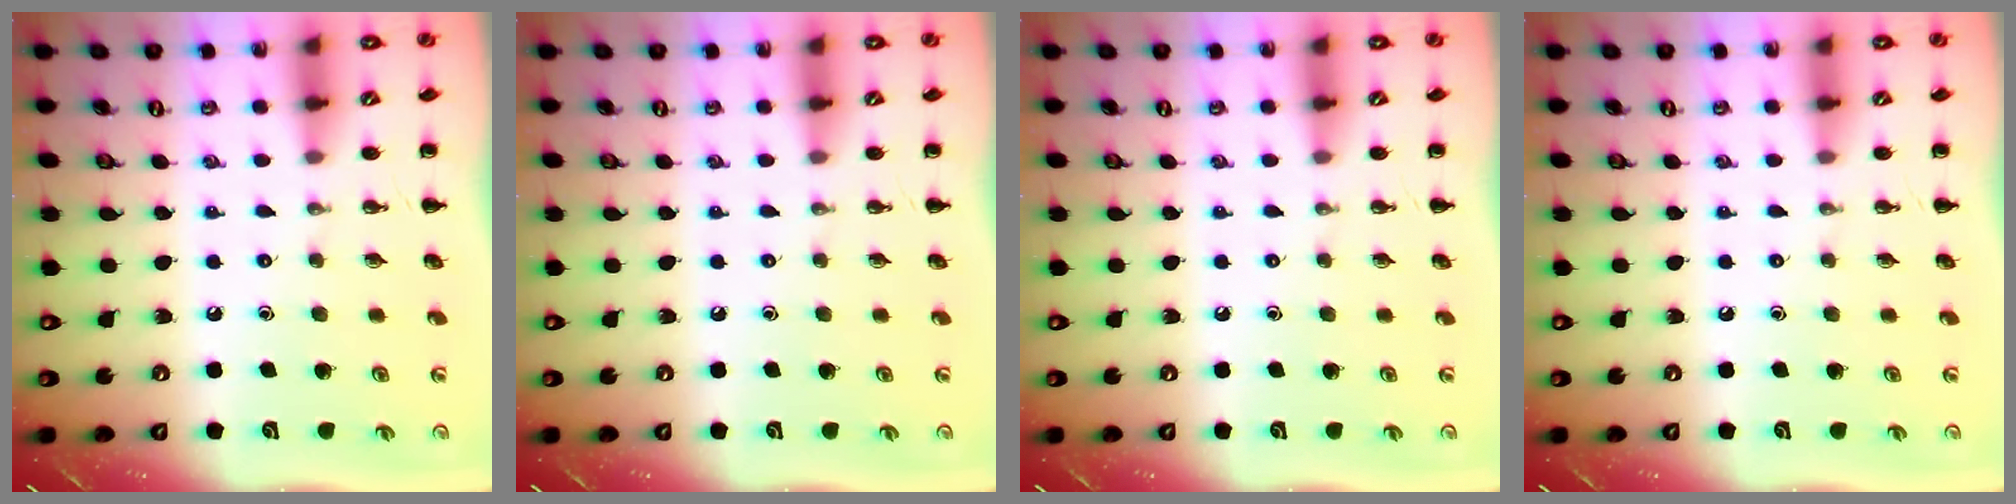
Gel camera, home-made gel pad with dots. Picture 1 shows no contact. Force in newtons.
{"total": 0.0}
{"total": 0.0}
{"total": 0.0}